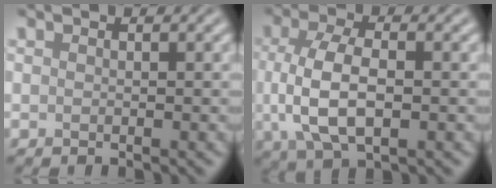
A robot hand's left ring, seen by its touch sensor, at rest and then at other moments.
{"total": 6.9, "force": [-0.3, 3.4, 6.0], "torque": [-0.128, -0.002, -0.007]}